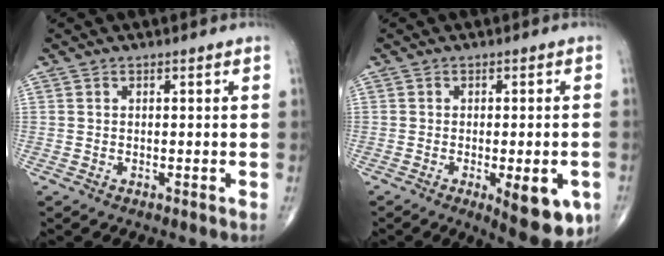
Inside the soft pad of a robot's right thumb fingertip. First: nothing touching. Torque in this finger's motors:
{"motor_torque": [1.09, 1.29, 0.98, -0.10, 0.25]}